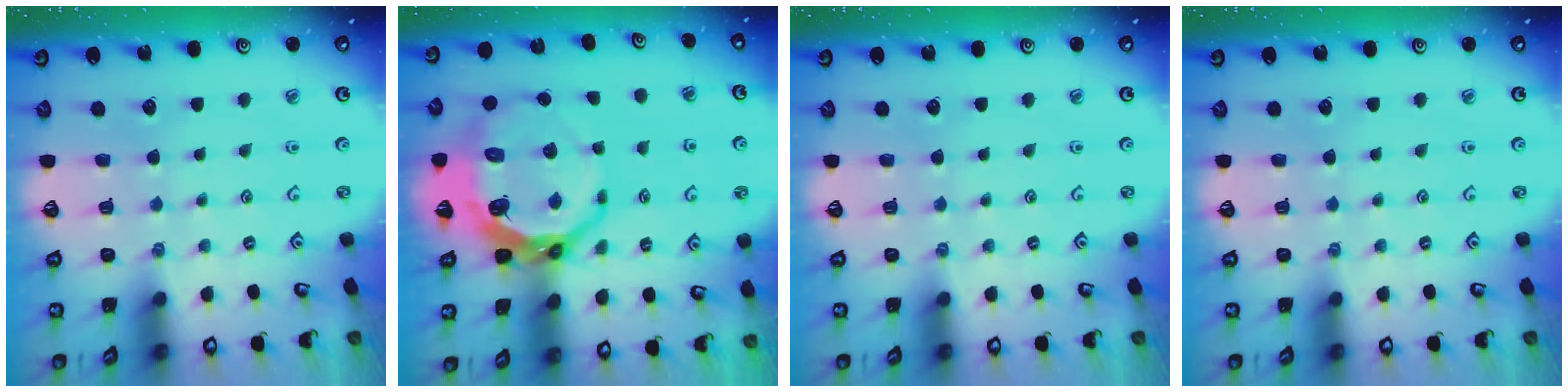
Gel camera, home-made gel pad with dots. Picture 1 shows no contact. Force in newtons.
{"total": 13.8, "press": 13.0, "slide": 4.6}
{"total": 0.0}
{"total": 0.0}